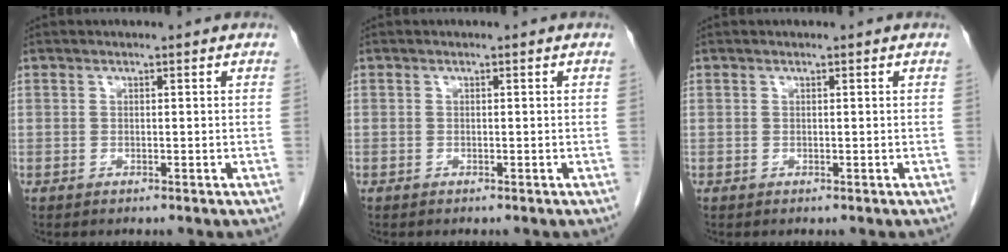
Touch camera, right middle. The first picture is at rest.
{"total": 0.0}
{"total": 0.0}